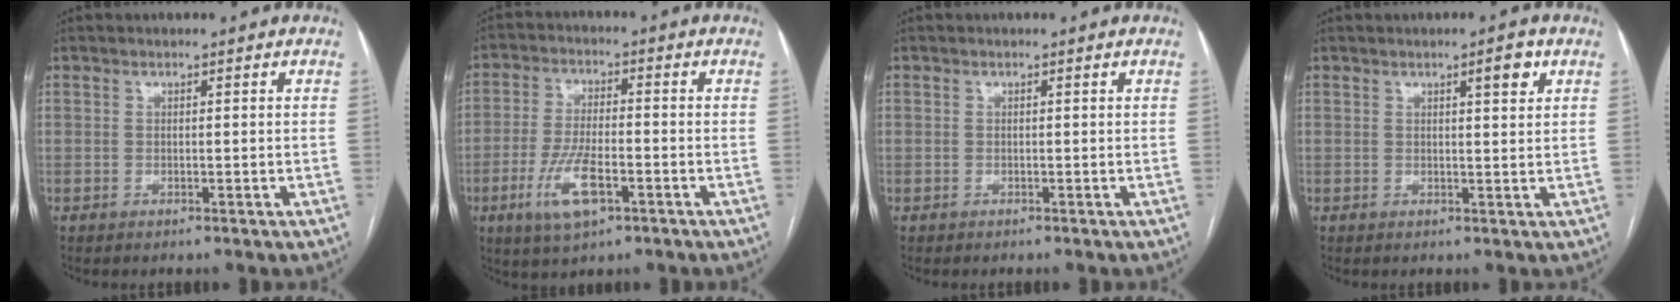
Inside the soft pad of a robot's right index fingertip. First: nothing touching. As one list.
[{"total": 8.7, "force": [-3.7, 2.8, 7.3], "torque": [-0.153, -0.007, -0.065]}, {"total": 0.5, "force": [-0.2, 0.5, -0.1], "torque": [0.002, 0.006, -0.006]}, {"total": 2.9, "force": [1.5, 0.4, 2.4], "torque": [-0.035, -0.001, 0.020]}]